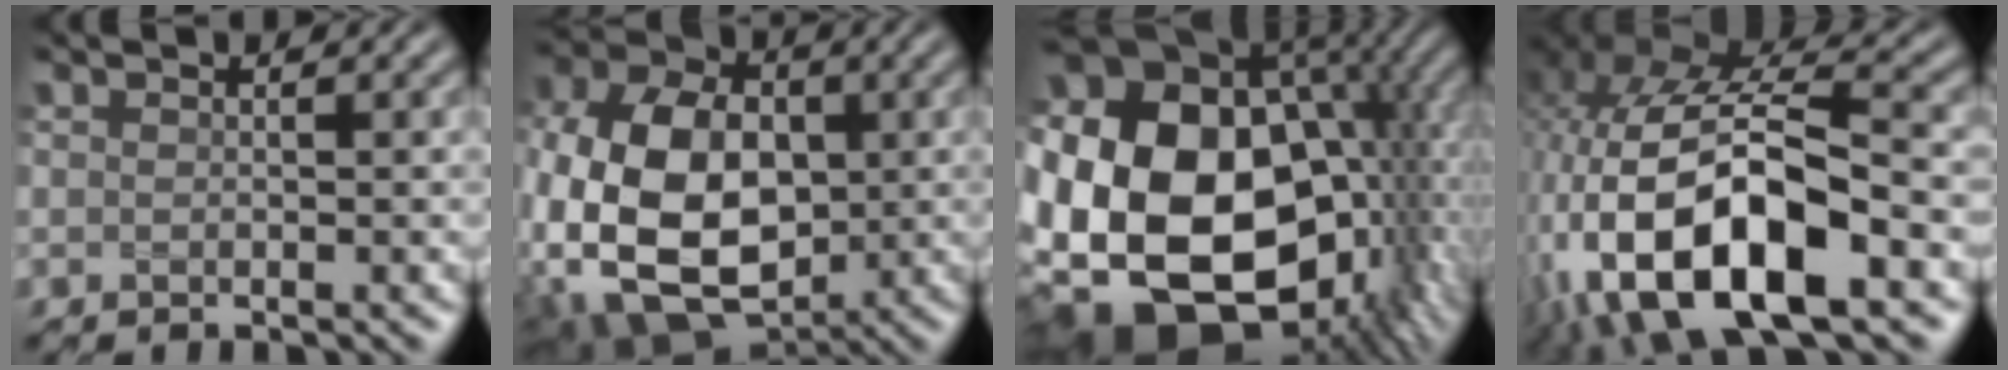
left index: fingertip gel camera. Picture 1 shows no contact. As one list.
[{"total": 13.6, "force": [-2.1, 9.3, 9.7], "torque": [-0.205, -0.015, -0.038]}, {"total": 22.7, "force": [-2.4, 16.5, 15.4], "torque": [-0.311, -0.006, -0.027]}, {"total": 15.7, "force": [-6.0, 8.0, 12.1], "torque": [-0.240, -0.013, -0.103]}]